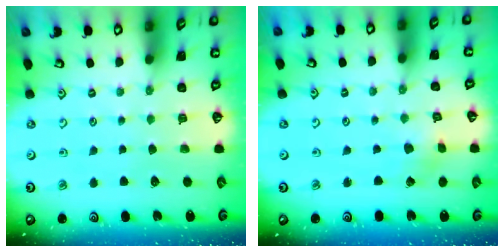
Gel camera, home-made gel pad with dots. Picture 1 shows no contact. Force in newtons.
{"total": 2.2, "press": 2.2, "slide": 0.3}